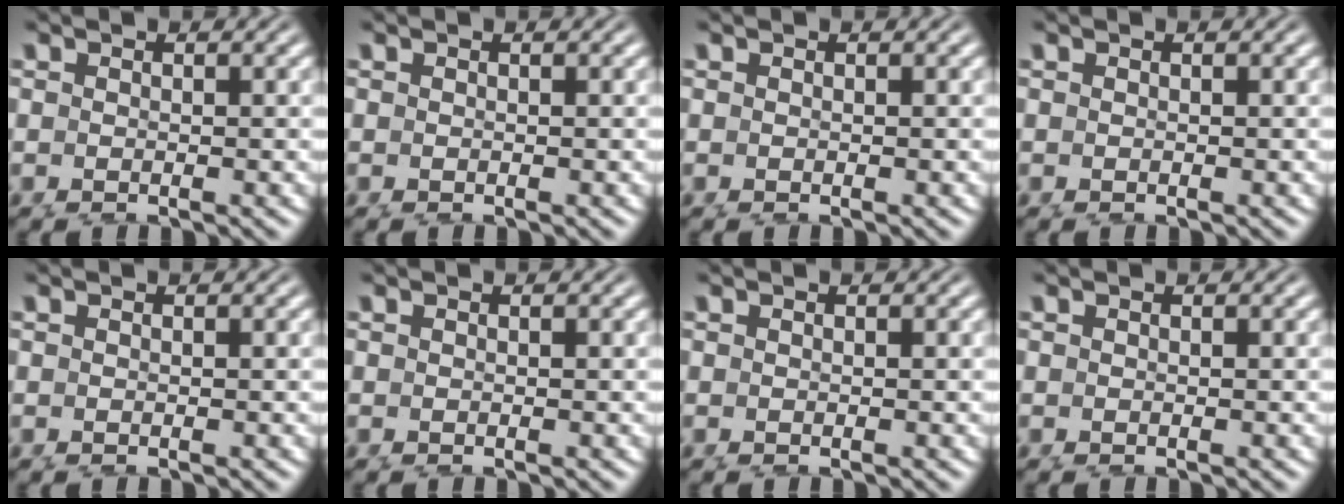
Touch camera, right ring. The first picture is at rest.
{"total": 0.0}
{"total": 0.0}
{"total": 0.0}
{"total": 0.0}
{"total": 0.0}
{"total": 0.0}
{"total": 0.0}